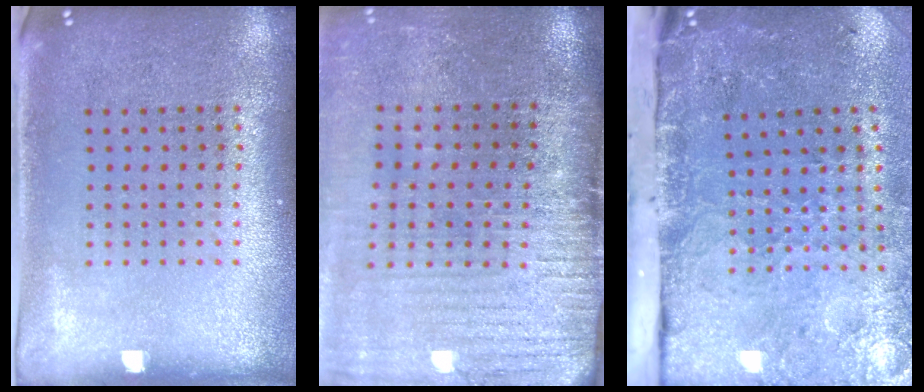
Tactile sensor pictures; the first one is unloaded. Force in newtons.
{"total": 3.7, "press": 3.2, "slide": 1.9}
{"total": 4.9, "press": 3.6, "slide": 3.3}